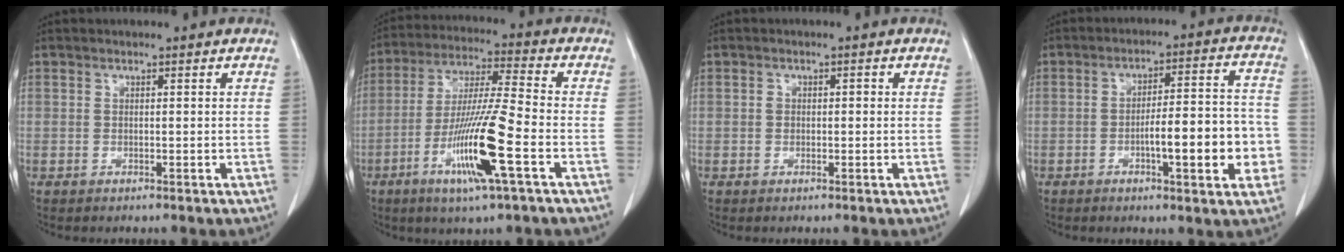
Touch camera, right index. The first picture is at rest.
{"total": 13.9, "force": [-5.3, -0.1, 12.9], "torque": [-0.256, -0.016, -0.100]}
{"total": 1.2, "force": [0.0, 1.0, 0.7], "torque": [-0.012, 0.008, 0.001]}
{"total": 11.7, "force": [-3.2, 2.3, 11.1], "torque": [-0.159, 0.020, -0.041]}